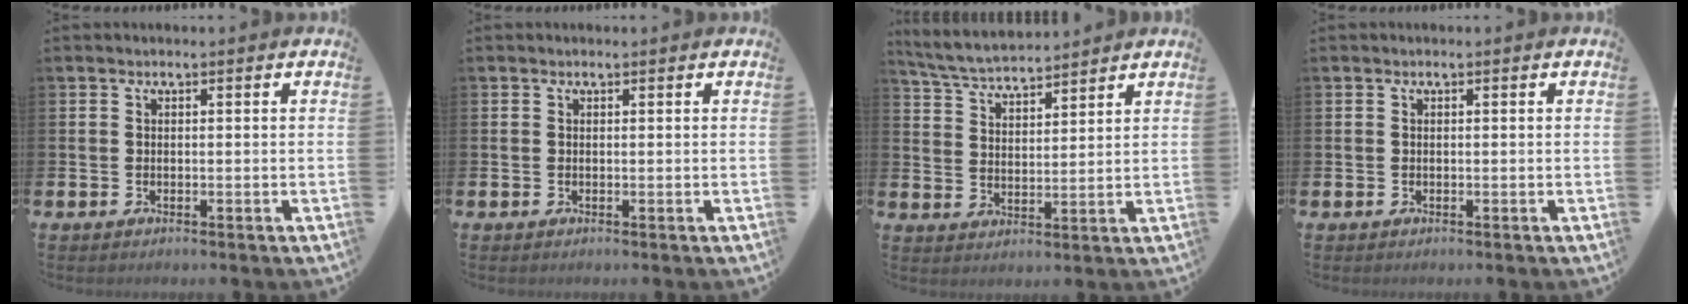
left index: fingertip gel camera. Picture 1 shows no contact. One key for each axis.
{"total": 0.0}
{"total": 5.5, "fx": 5.4, "fy": 0.6, "fz": 0.7, "tx": -0.035, "ty": -0.031, "tz": 0.097}
{"total": 0.0}